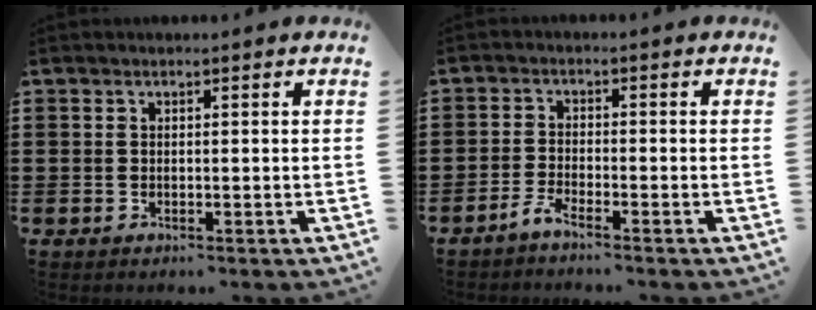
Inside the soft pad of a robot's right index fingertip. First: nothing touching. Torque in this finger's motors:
{"motor_torque": [2.14, 0.00, -0.10, 0.00]}